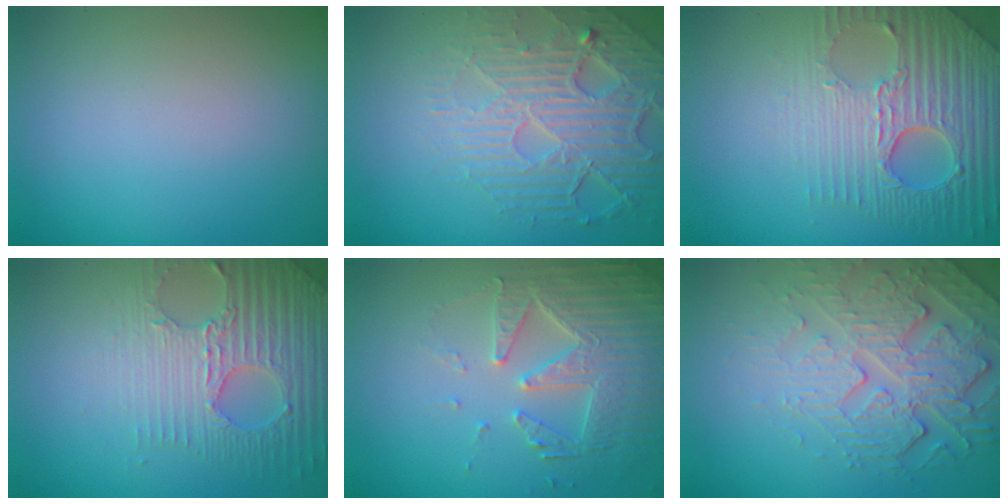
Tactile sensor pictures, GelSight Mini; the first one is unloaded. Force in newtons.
{"total": 7.0, "press": 5.1, "slide": 4.8}
{"total": 8.3, "press": 5.8, "slide": 6.0}
{"total": 5.4, "press": 4.6, "slide": 2.9}
{"total": 4.7, "press": 4.5, "slide": 1.2}
{"total": 4.7, "press": 4.3, "slide": 1.9}